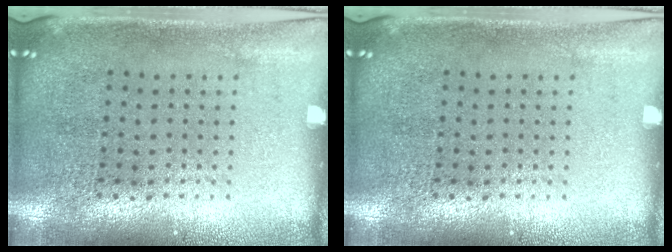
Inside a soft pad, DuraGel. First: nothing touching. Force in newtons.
{"total": 0.0}